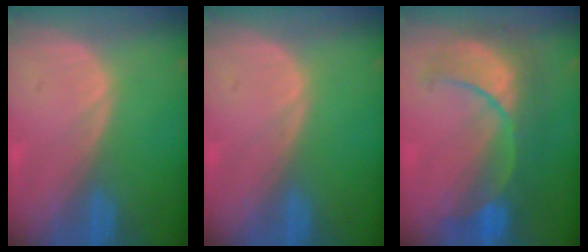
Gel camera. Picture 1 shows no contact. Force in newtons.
{"total": 0.0}
{"total": 9.1, "press": 9.1, "slide": 0.7}